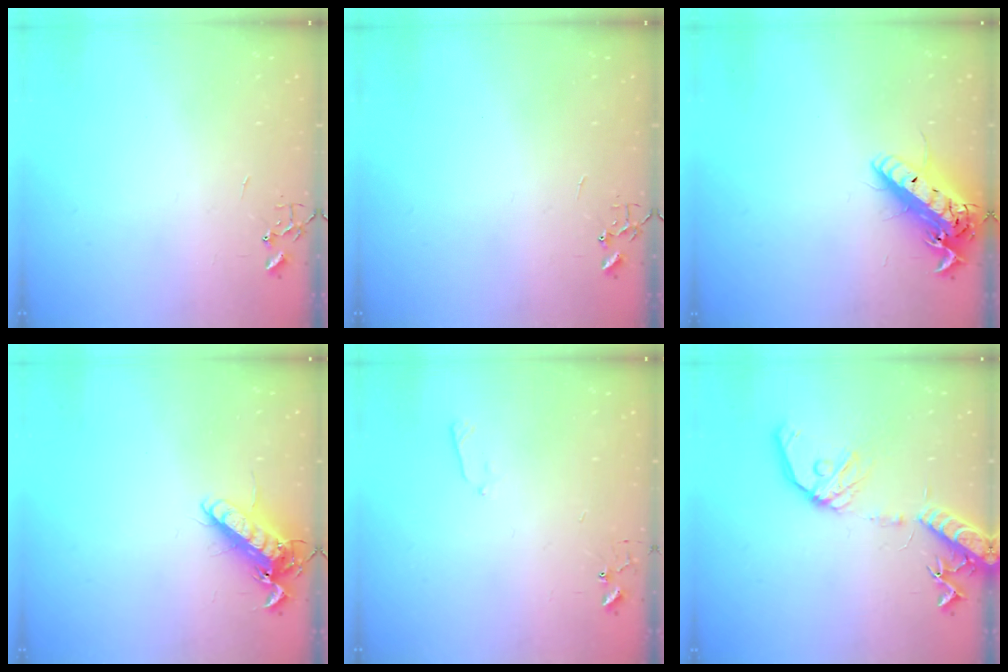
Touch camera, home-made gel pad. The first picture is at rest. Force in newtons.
{"total": 0.0}
{"total": 17.4, "press": 16.9, "slide": 4.1}
{"total": 12.8, "press": 12.7, "slide": 1.9}
{"total": 4.4, "press": 4.4, "slide": 0.5}
{"total": 16.3, "press": 16.0, "slide": 3.2}